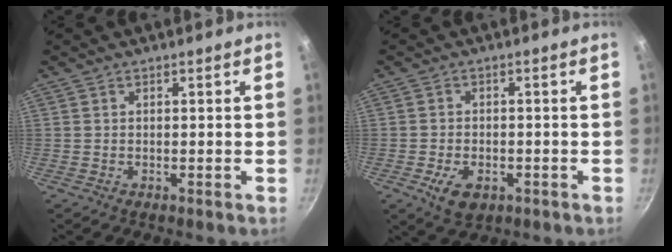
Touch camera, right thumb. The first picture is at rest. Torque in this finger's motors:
{"motor_torque": [-0.22, 0.28, -0.01, 0.01, 0.21]}